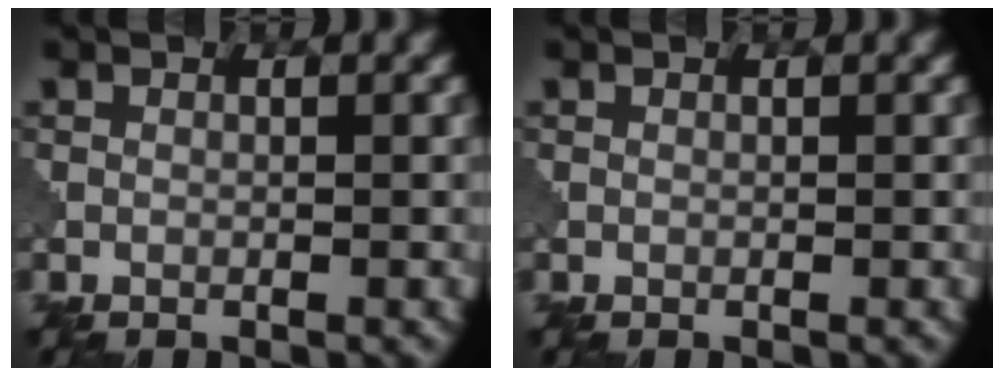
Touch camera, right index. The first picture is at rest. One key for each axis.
{"total": 0.0}